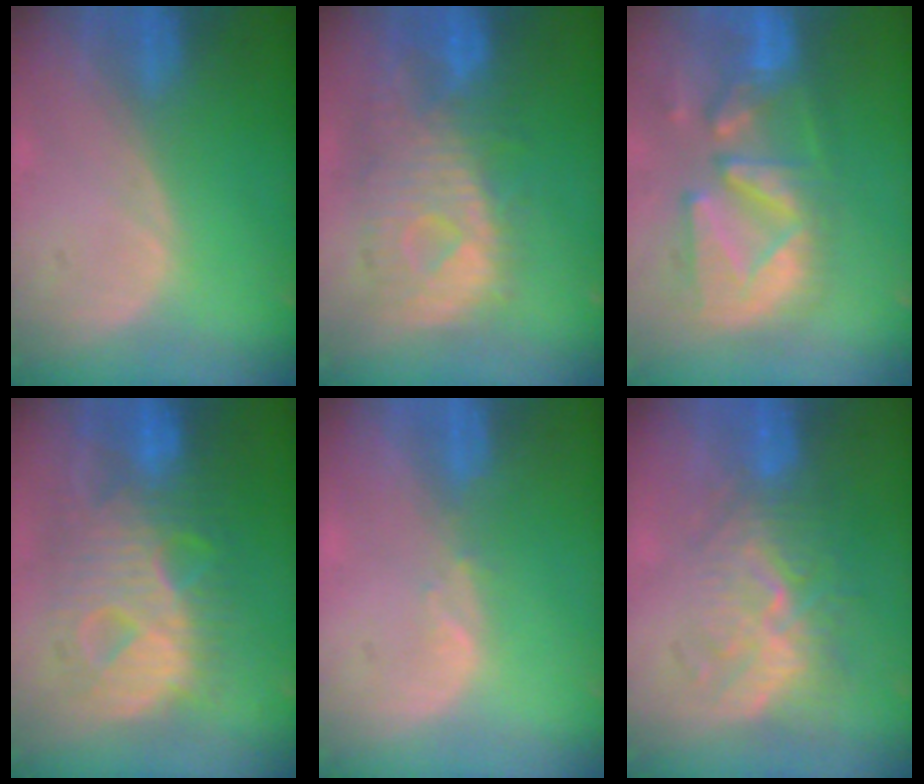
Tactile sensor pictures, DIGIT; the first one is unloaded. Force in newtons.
{"total": 10.8, "press": 9.6, "slide": 4.9}
{"total": 12.5, "press": 11.0, "slide": 5.9}
{"total": 12.1, "press": 12.0, "slide": 1.3}
{"total": 1.1, "press": 1.0, "slide": 0.4}
{"total": 9.6, "press": 8.5, "slide": 4.5}